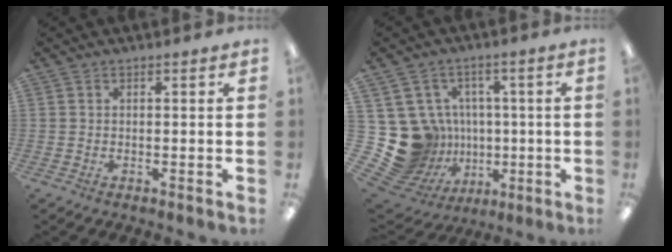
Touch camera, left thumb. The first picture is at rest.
{"total": 17.2, "force": [-0.9, 16.2, 5.7], "torque": [-0.149, -0.014, 0.032]}